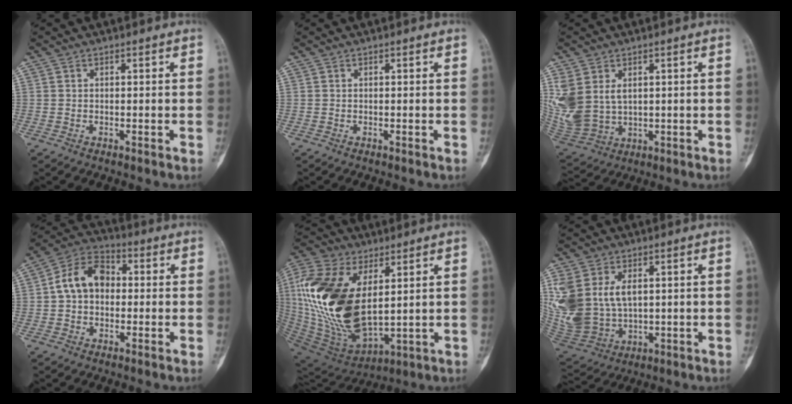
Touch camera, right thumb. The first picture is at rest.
{"total": 0.0}
{"total": 13.1, "force": [3.2, 9.6, 8.3], "torque": [-0.210, -0.009, 0.090]}
{"total": 10.4, "force": [0.5, 7.6, 7.1], "torque": [-0.110, 0.032, -0.005]}
{"total": 26.1, "force": [4.9, 14.1, 21.4], "torque": [-0.454, -0.028, 0.099]}
{"total": 17.9, "force": [3.6, 12.5, 12.3], "torque": [-0.297, -0.009, 0.097]}